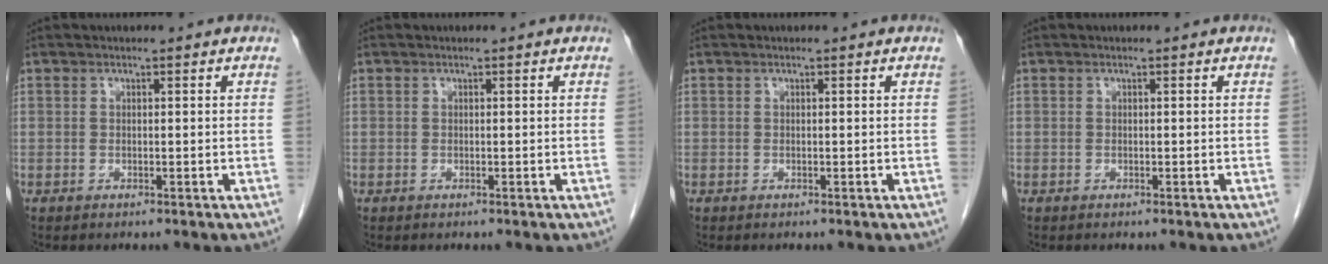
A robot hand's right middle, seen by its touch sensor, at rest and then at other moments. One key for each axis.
{"total": 0.0}
{"total": 0.0}
{"total": 0.0}